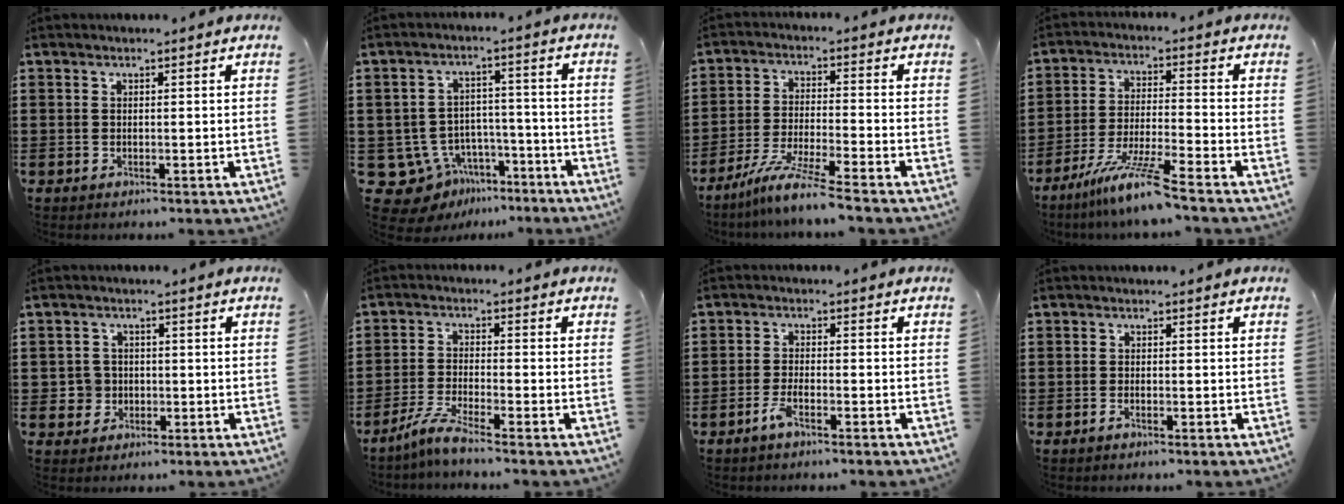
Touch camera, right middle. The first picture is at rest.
{"total": 8.4, "force": [-6.4, 5.1, 2.0], "torque": [-0.059, 0.026, -0.122]}
{"total": 7.2, "force": [-6.1, -0.6, 3.9], "torque": [-0.086, -0.022, -0.120]}
{"total": 8.7, "force": [-6.7, -0.5, 5.4], "torque": [-0.111, -0.017, -0.130]}
{"total": 3.1, "force": [-0.6, 3.0, 0.6], "torque": [-0.025, 0.007, -0.016]}
{"total": 4.7, "force": [-3.8, -0.1, 2.8], "torque": [-0.074, -0.017, -0.077]}
{"total": 3.0, "force": [-2.1, 0.5, 2.0], "torque": [-0.048, 0.000, -0.044]}
{"total": 0.9, "force": [-0.7, 0.1, 0.6], "torque": [-0.012, -0.003, -0.012]}